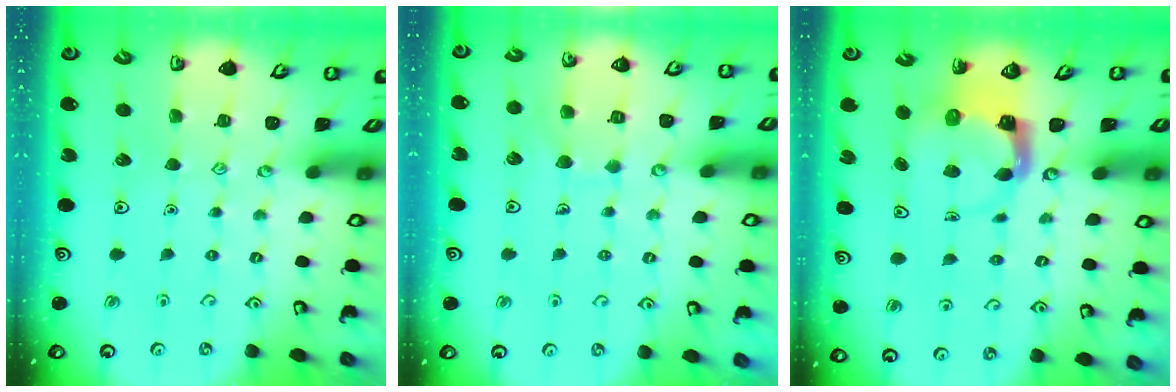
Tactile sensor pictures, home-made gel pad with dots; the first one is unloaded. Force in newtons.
{"total": 6.7, "press": 6.7, "slide": 0.4}
{"total": 3.7, "press": 3.6, "slide": 0.6}